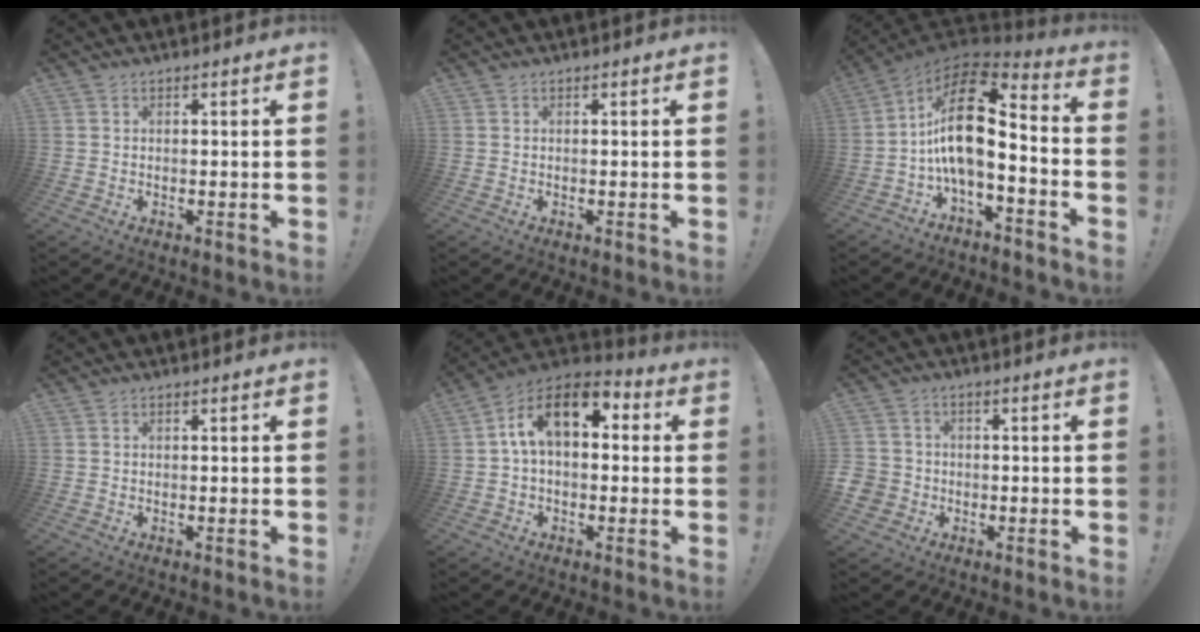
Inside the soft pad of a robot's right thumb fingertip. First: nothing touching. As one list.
[{"total": 0.0}, {"total": 16.9, "force": [1.2, 7.5, 15.1], "torque": [-0.271, -0.001, 0.019]}, {"total": 0.0}, {"total": 13.4, "force": [4.1, 7.6, 10.3], "torque": [-0.169, 0.003, 0.076]}, {"total": 4.9, "force": [-1.5, 4.5, 1.2], "torque": [-0.027, 0.015, -0.029]}]